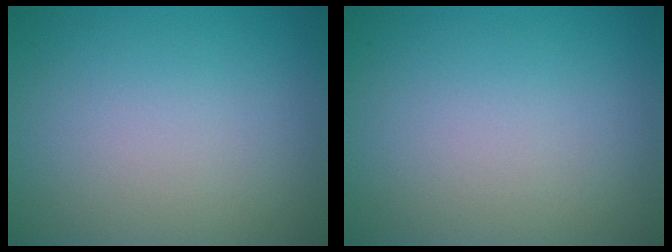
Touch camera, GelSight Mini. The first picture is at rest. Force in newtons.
{"total": 0.0}